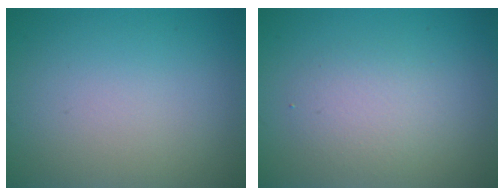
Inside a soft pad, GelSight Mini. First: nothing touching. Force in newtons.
{"total": 2.5, "press": 2.5, "slide": 0.2}